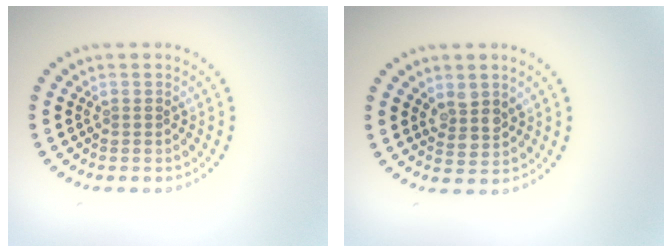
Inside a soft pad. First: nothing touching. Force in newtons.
{"total": 2.3, "press": 2.0, "slide": 1.1}